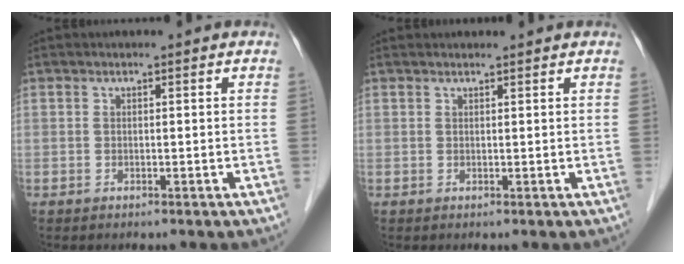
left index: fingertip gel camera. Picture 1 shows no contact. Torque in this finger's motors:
{"motor_torque": [0.30, -0.23, 0.01, -0.01]}